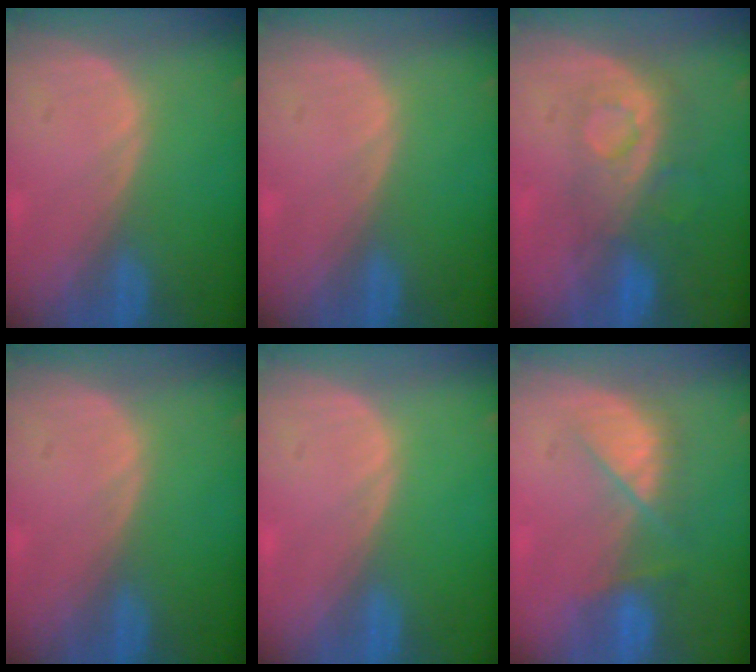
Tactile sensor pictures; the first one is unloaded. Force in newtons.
{"total": 0.0}
{"total": 8.3, "press": 7.3, "slide": 3.8}
{"total": 0.0}
{"total": 0.0}
{"total": 5.4, "press": 5.4, "slide": 0.5}